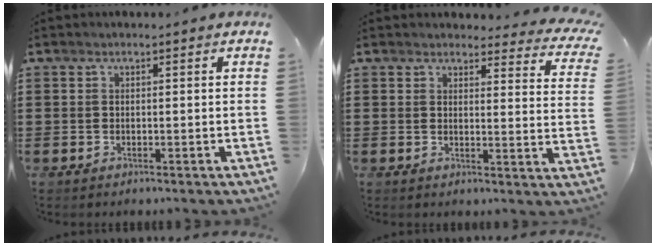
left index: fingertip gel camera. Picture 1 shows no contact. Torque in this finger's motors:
{"motor_torque": [0.91, -0.48, 0.07, -0.01]}